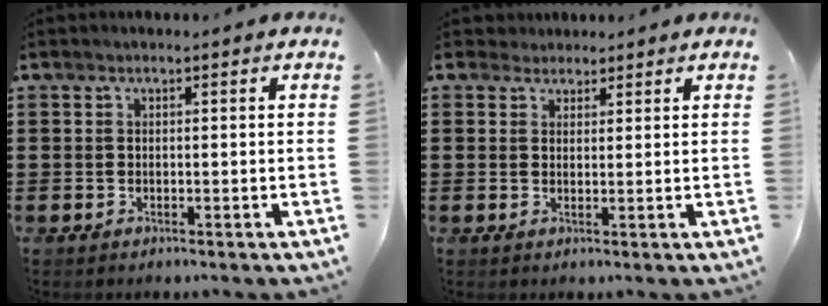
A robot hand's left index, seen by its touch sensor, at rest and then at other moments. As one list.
[{"total": 2.2, "force": [1.8, 1.2, -0.1], "torque": [-0.007, 0.009, 0.036]}]